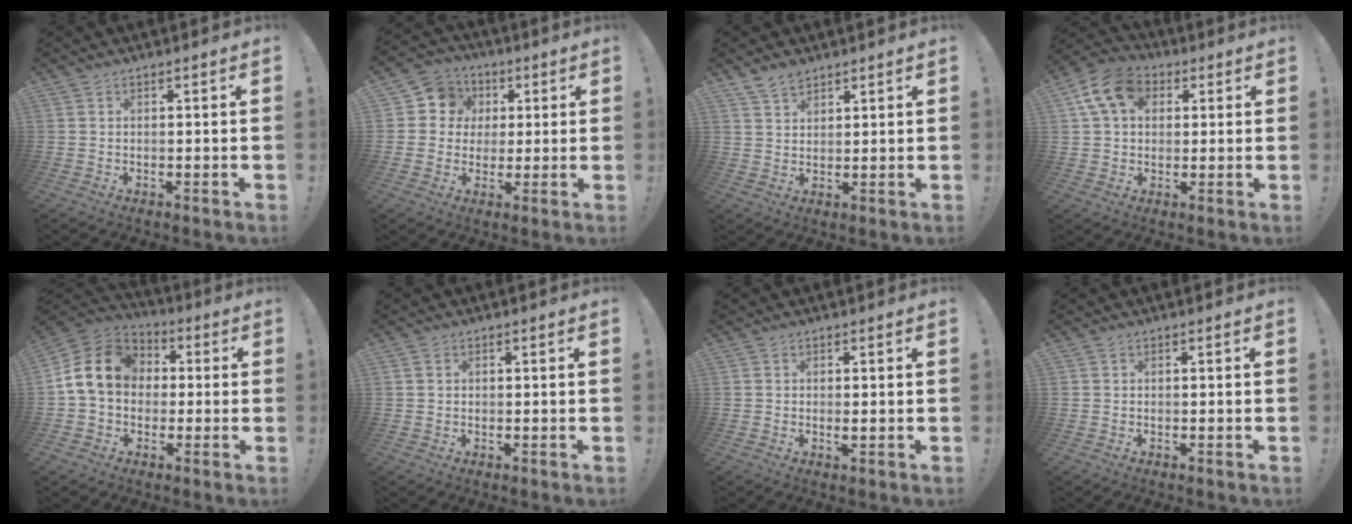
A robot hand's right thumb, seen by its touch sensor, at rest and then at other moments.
{"total": 9.1, "force": [1.3, 8.7, 2.5], "torque": [-0.033, 0.005, 0.032]}
{"total": 4.3, "force": [3.5, 1.9, 1.4], "torque": [-0.028, -0.020, 0.068]}
{"total": 12.8, "force": [4.4, 9.4, 7.5], "torque": [-0.126, -0.005, 0.087]}
{"total": 14.8, "force": [1.8, 11.8, 8.8], "torque": [-0.145, 0.019, 0.040]}
{"total": 1.0, "force": [0.4, 0.9, 0.2], "torque": [0.003, 0.001, 0.006]}
{"total": 1.2, "force": [0.2, 0.9, 0.7], "torque": [-0.003, -0.004, 0.003]}
{"total": 0.0}